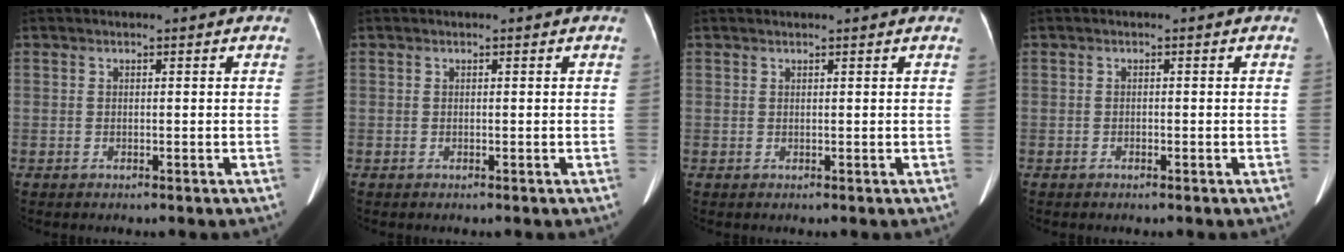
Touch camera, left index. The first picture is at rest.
{"total": 0.0}
{"total": 1.9, "force": [1.8, 0.0, 0.6], "torque": [-0.009, 0.017, 0.024]}
{"total": 0.6, "force": [-0.6, 0.1, 0.2], "torque": [-0.006, -0.004, -0.010]}